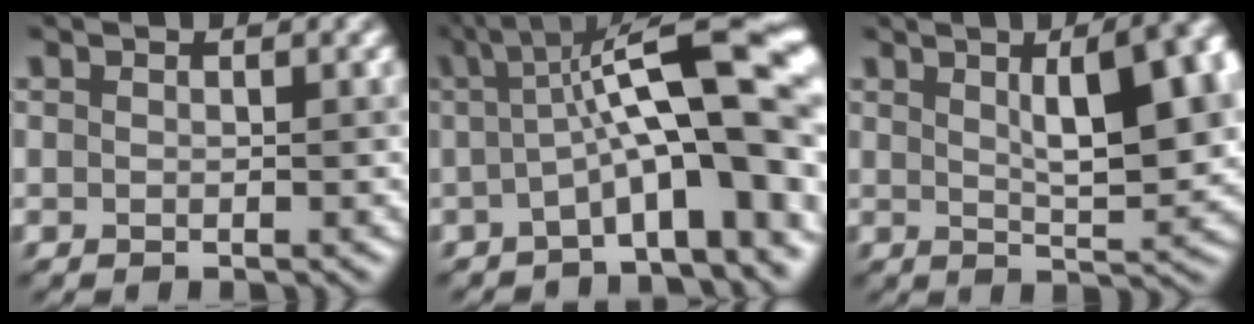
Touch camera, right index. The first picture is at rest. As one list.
[{"total": 12.2, "force": [-0.2, 2.9, 11.8], "torque": [-0.153, 0.029, -0.008]}, {"total": 10.8, "force": [3.1, 3.6, 9.6], "torque": [-0.077, 0.030, 0.037]}]